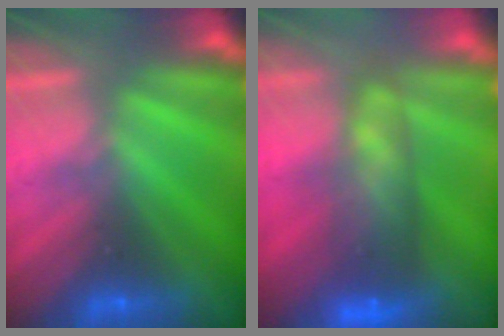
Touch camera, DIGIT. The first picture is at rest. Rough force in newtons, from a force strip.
{"total": 6.3}